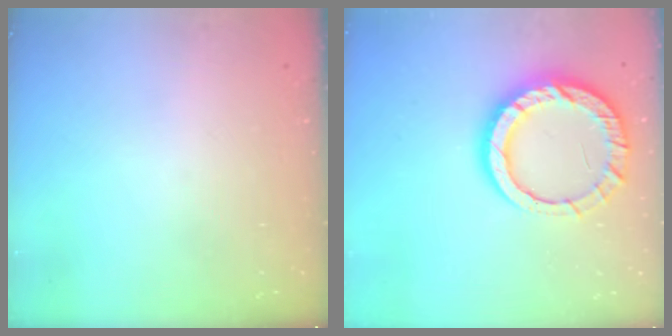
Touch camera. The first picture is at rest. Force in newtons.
{"total": 15.0, "press": 14.9, "slide": 1.3}